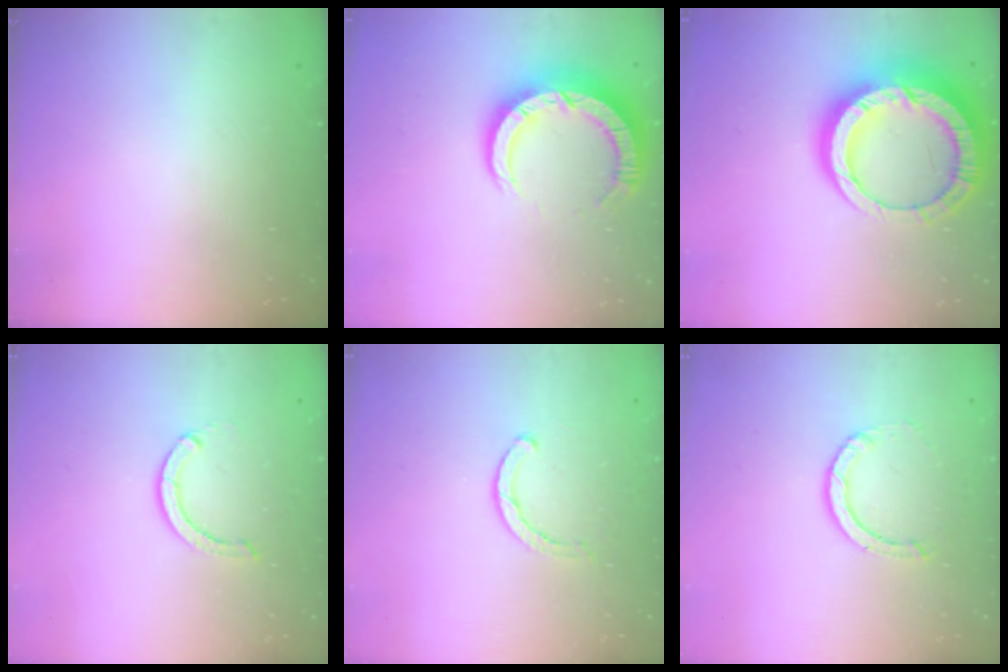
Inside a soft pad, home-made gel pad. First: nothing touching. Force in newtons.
{"total": 10.4, "press": 10.4, "slide": 1.1}
{"total": 20.6, "press": 20.5, "slide": 1.9}
{"total": 3.4, "press": 3.4, "slide": 0.3}
{"total": 2.8, "press": 2.8, "slide": 0.2}
{"total": 2.9, "press": 2.9, "slide": 0.2}